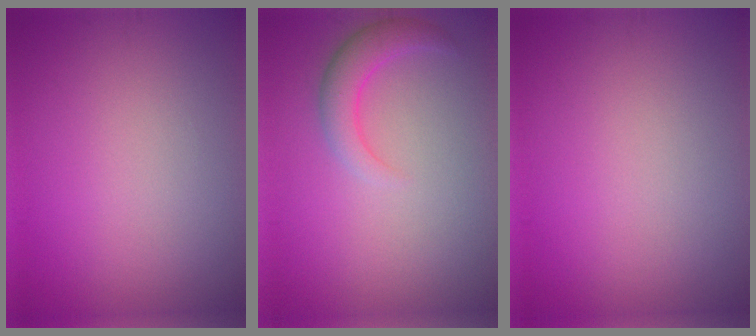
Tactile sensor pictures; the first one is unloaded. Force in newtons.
{"total": 2.8, "press": 2.8, "slide": 0.3}
{"total": 0.0}